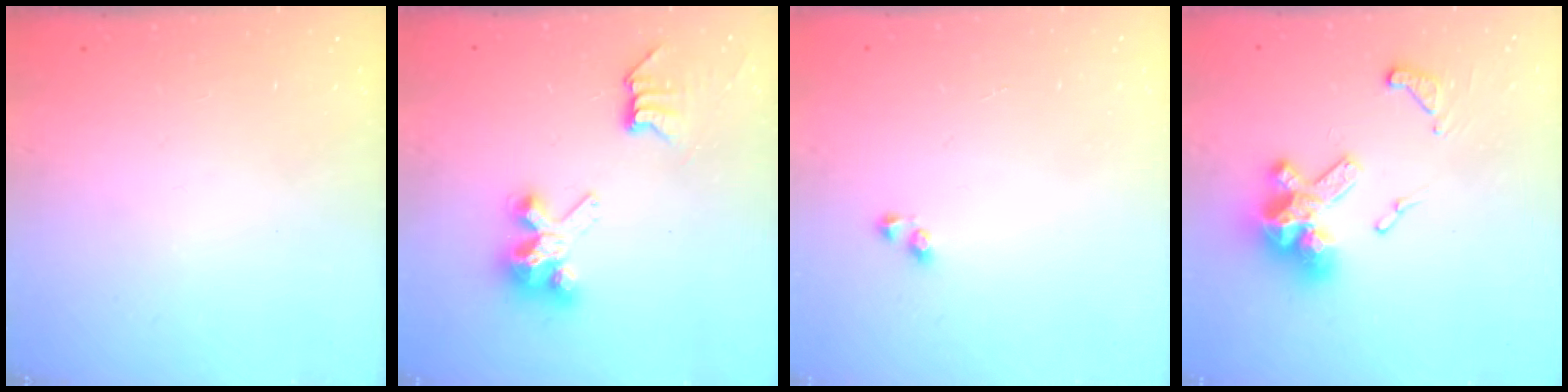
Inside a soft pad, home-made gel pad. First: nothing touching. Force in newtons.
{"total": 7.4, "press": 7.4, "slide": 0.0}
{"total": 2.4, "press": 2.0, "slide": 1.3}
{"total": 14.9, "press": 14.8, "slide": 1.8}